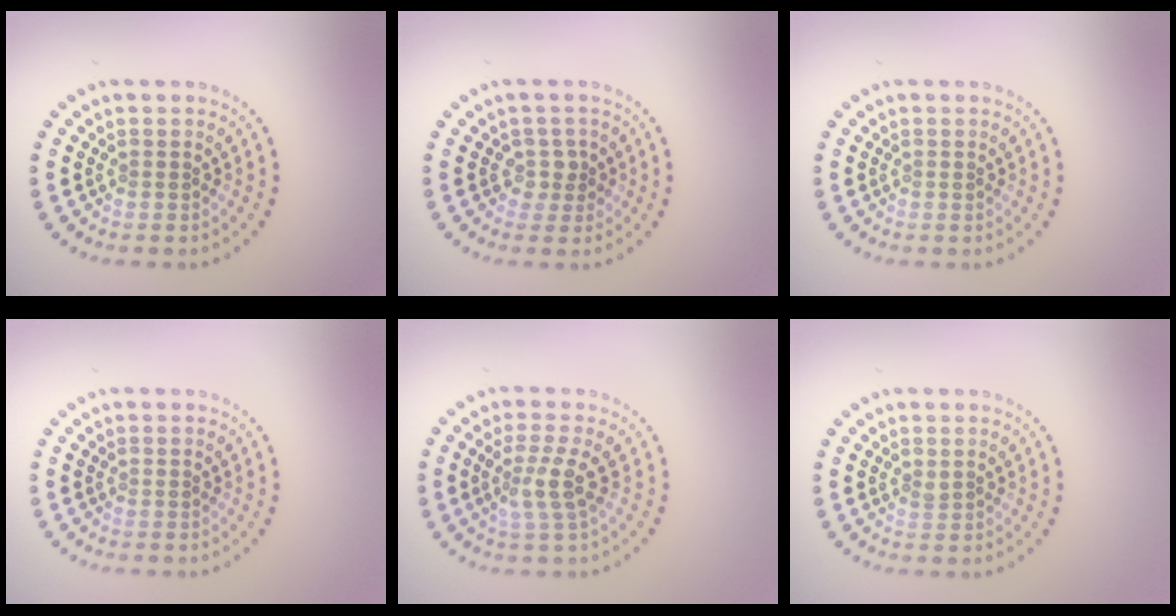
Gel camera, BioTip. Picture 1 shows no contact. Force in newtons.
{"total": 1.6, "press": 1.3, "slide": 1.0}
{"total": 0.0}
{"total": 0.0}
{"total": 2.7, "press": 2.2, "slide": 1.5}
{"total": 0.6, "press": 0.5, "slide": 0.3}